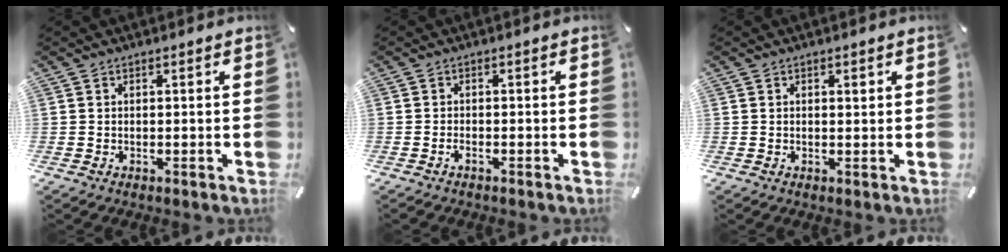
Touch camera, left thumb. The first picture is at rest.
{"total": 1.3, "force": [-0.9, 0.5, 0.8], "torque": [-0.017, 0.002, -0.018]}
{"total": 0.9, "force": [0.4, 0.5, 0.7], "torque": [-0.005, -0.001, 0.004]}